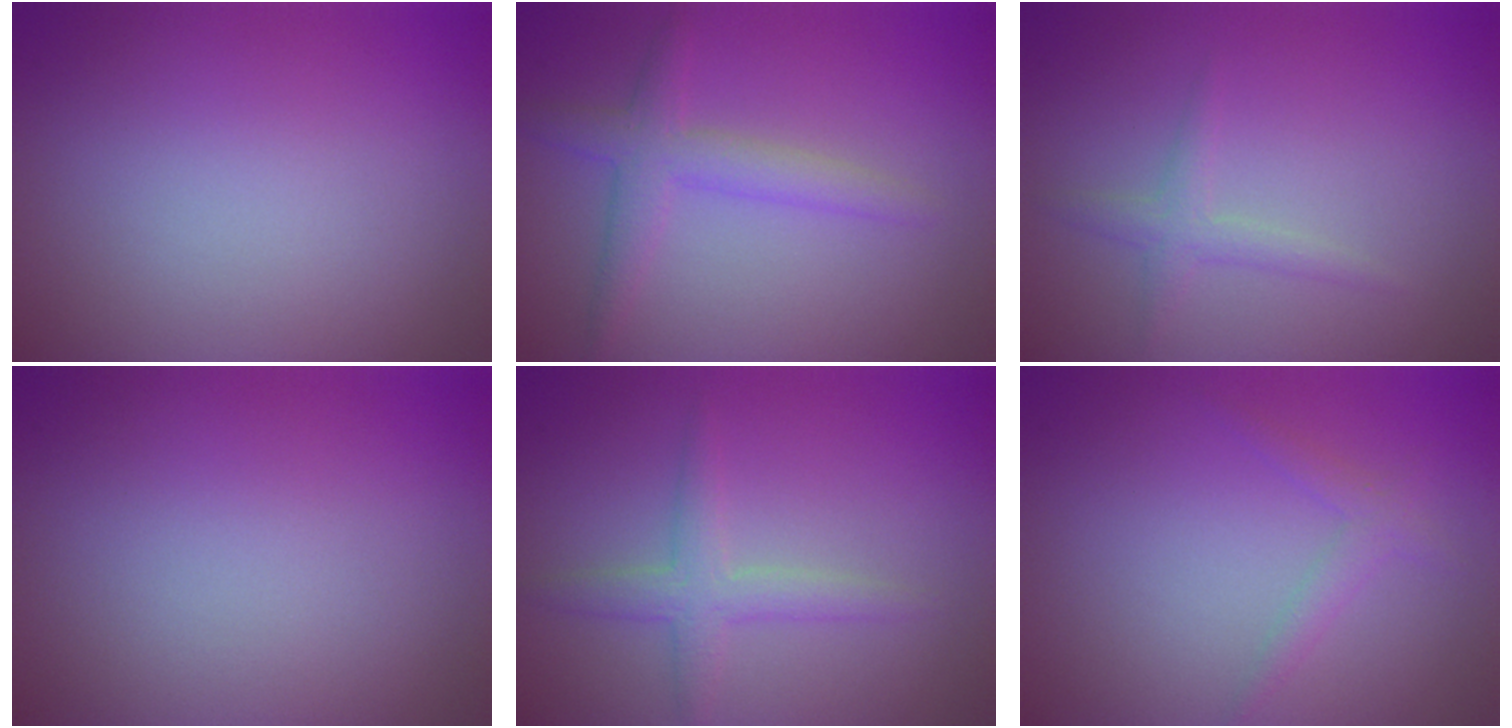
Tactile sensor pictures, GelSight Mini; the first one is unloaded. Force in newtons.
{"total": 3.0, "press": 3.0, "slide": 0.1}
{"total": 1.5, "press": 1.5, "slide": 0.0}
{"total": 0.0}
{"total": 2.5, "press": 2.5, "slide": 0.1}
{"total": 1.4, "press": 1.4, "slide": 0.1}